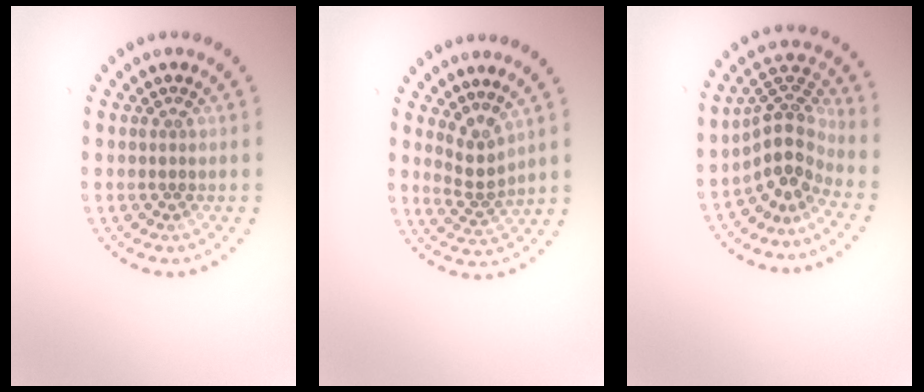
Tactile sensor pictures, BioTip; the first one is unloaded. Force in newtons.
{"total": 2.5, "press": 1.6, "slide": 2.0}
{"total": 4.1, "press": 2.8, "slide": 3.0}